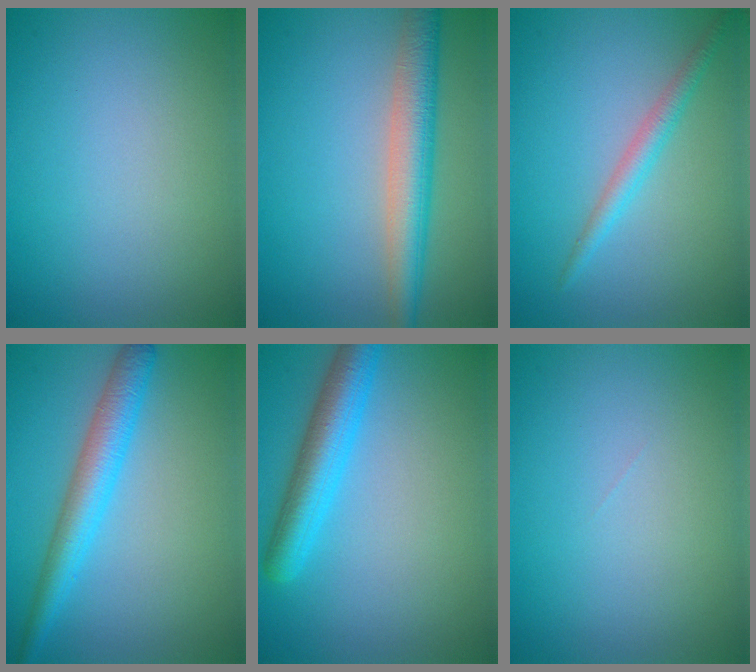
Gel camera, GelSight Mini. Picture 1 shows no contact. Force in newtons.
{"total": 5.1, "press": 5.1, "slide": 0.2}
{"total": 2.0, "press": 2.0, "slide": 0.1}
{"total": 4.4, "press": 4.4, "slide": 0.1}
{"total": 5.0, "press": 5.0, "slide": 0.3}
{"total": 0.0}